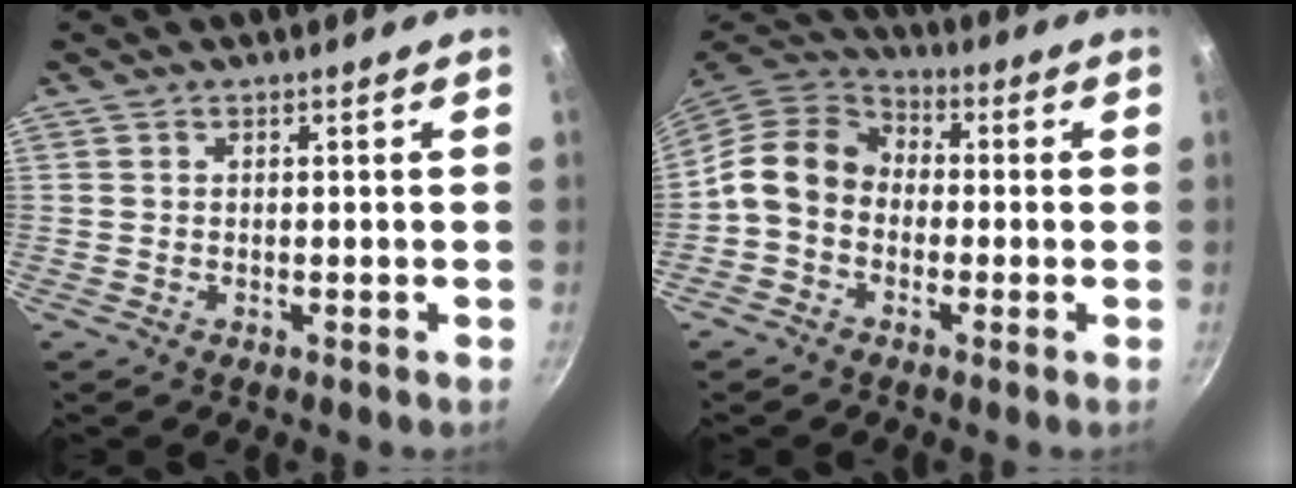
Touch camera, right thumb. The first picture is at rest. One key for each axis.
{"total": 10.7, "fx": -1.0, "fy": 8.5, "fz": 6.3, "tx": -0.092, "ty": 0.037, "tz": -0.042}